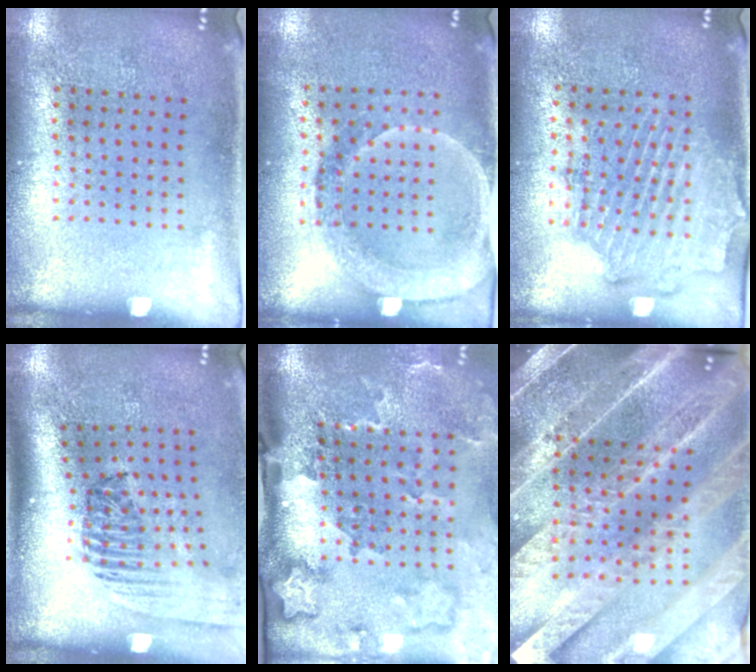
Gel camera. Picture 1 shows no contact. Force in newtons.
{"total": 1.9, "press": 1.6, "slide": 0.9}
{"total": 1.9, "press": 1.7, "slide": 0.8}
{"total": 2.4, "press": 1.6, "slide": 1.7}
{"total": 3.5, "press": 2.4, "slide": 2.6}
{"total": 5.4, "press": 4.6, "slide": 2.8}